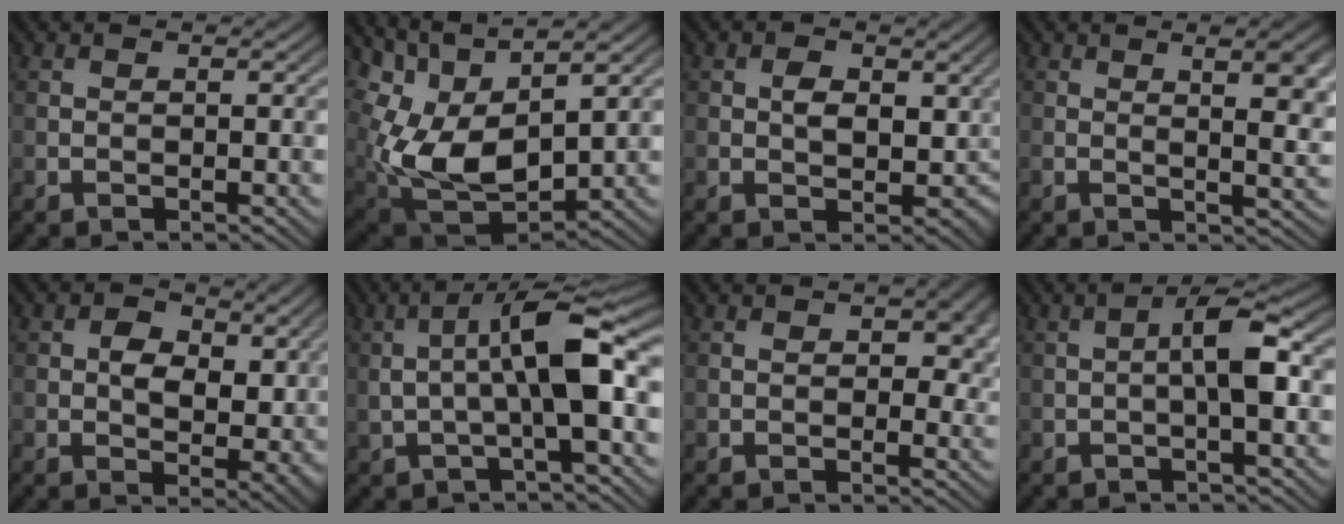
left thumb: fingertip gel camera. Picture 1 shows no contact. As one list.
[{"total": 12.8, "force": [3.1, 6.2, 10.8], "torque": [-0.249, -0.012, 0.070]}, {"total": 4.0, "force": [0.6, 2.7, 2.9], "torque": [-0.043, -0.007, 0.009]}, {"total": 7.1, "force": [1.8, 2.0, 6.5], "torque": [-0.083, 0.008, 0.023]}, {"total": 6.2, "force": [1.3, 3.9, 4.6], "torque": [-0.071, -0.006, 0.022]}, {"total": 9.0, "force": [0.7, 2.4, 8.7], "torque": [-0.156, 0.020, 0.007]}, {"total": 4.6, "force": [0.7, 2.7, 3.7], "torque": [-0.047, -0.006, 0.010]}, {"total": 4.4, "force": [-0.4, 0.7, 4.3], "torque": [-0.071, 0.018, -0.018]}]